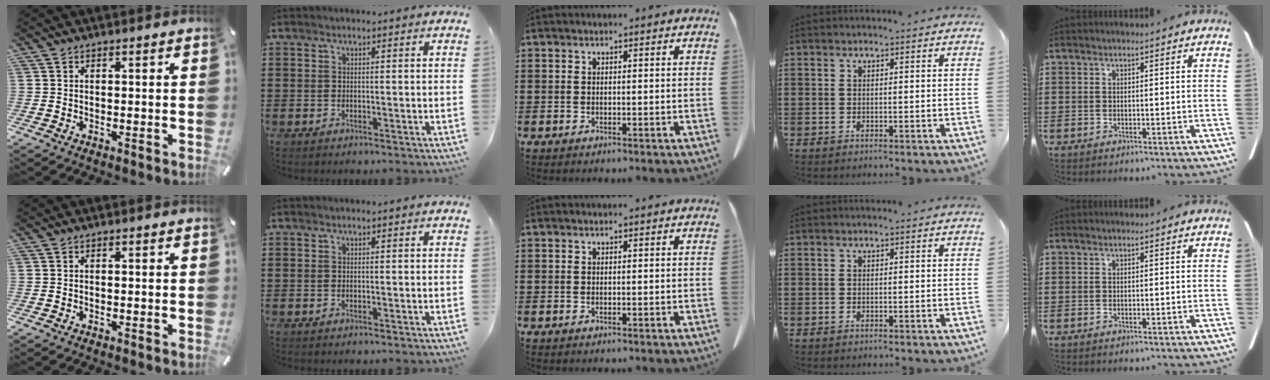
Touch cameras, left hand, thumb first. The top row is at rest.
{}